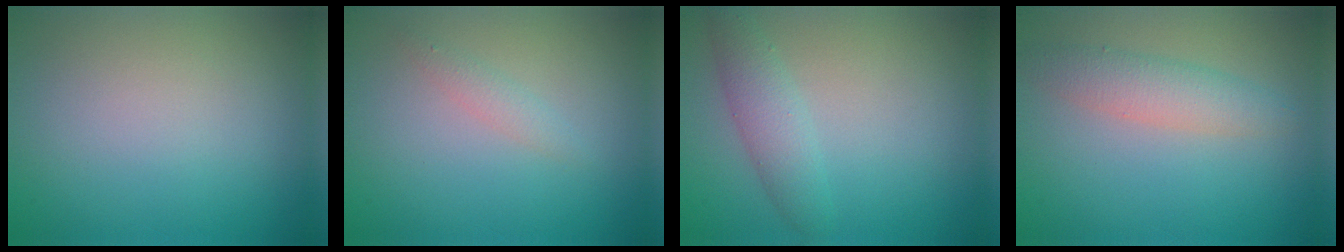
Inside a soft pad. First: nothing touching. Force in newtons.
{"total": 1.1, "press": 1.1, "slide": 0.0}
{"total": 2.6, "press": 2.6, "slide": 0.1}
{"total": 2.9, "press": 2.9, "slide": 0.1}